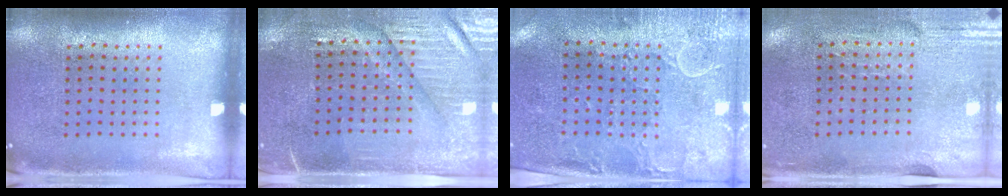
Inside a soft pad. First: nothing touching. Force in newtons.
{"total": 3.5, "press": 3.1, "slide": 1.5}
{"total": 3.0, "press": 2.4, "slide": 1.7}
{"total": 3.0, "press": 2.5, "slide": 1.6}